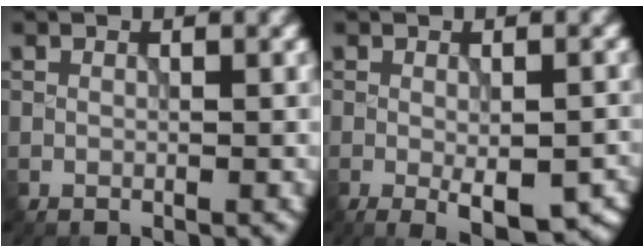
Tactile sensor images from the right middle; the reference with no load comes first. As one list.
[{"total": 6.3, "force": [-2.5, 2.4, 5.3], "torque": [-0.073, -0.022, -0.019]}]